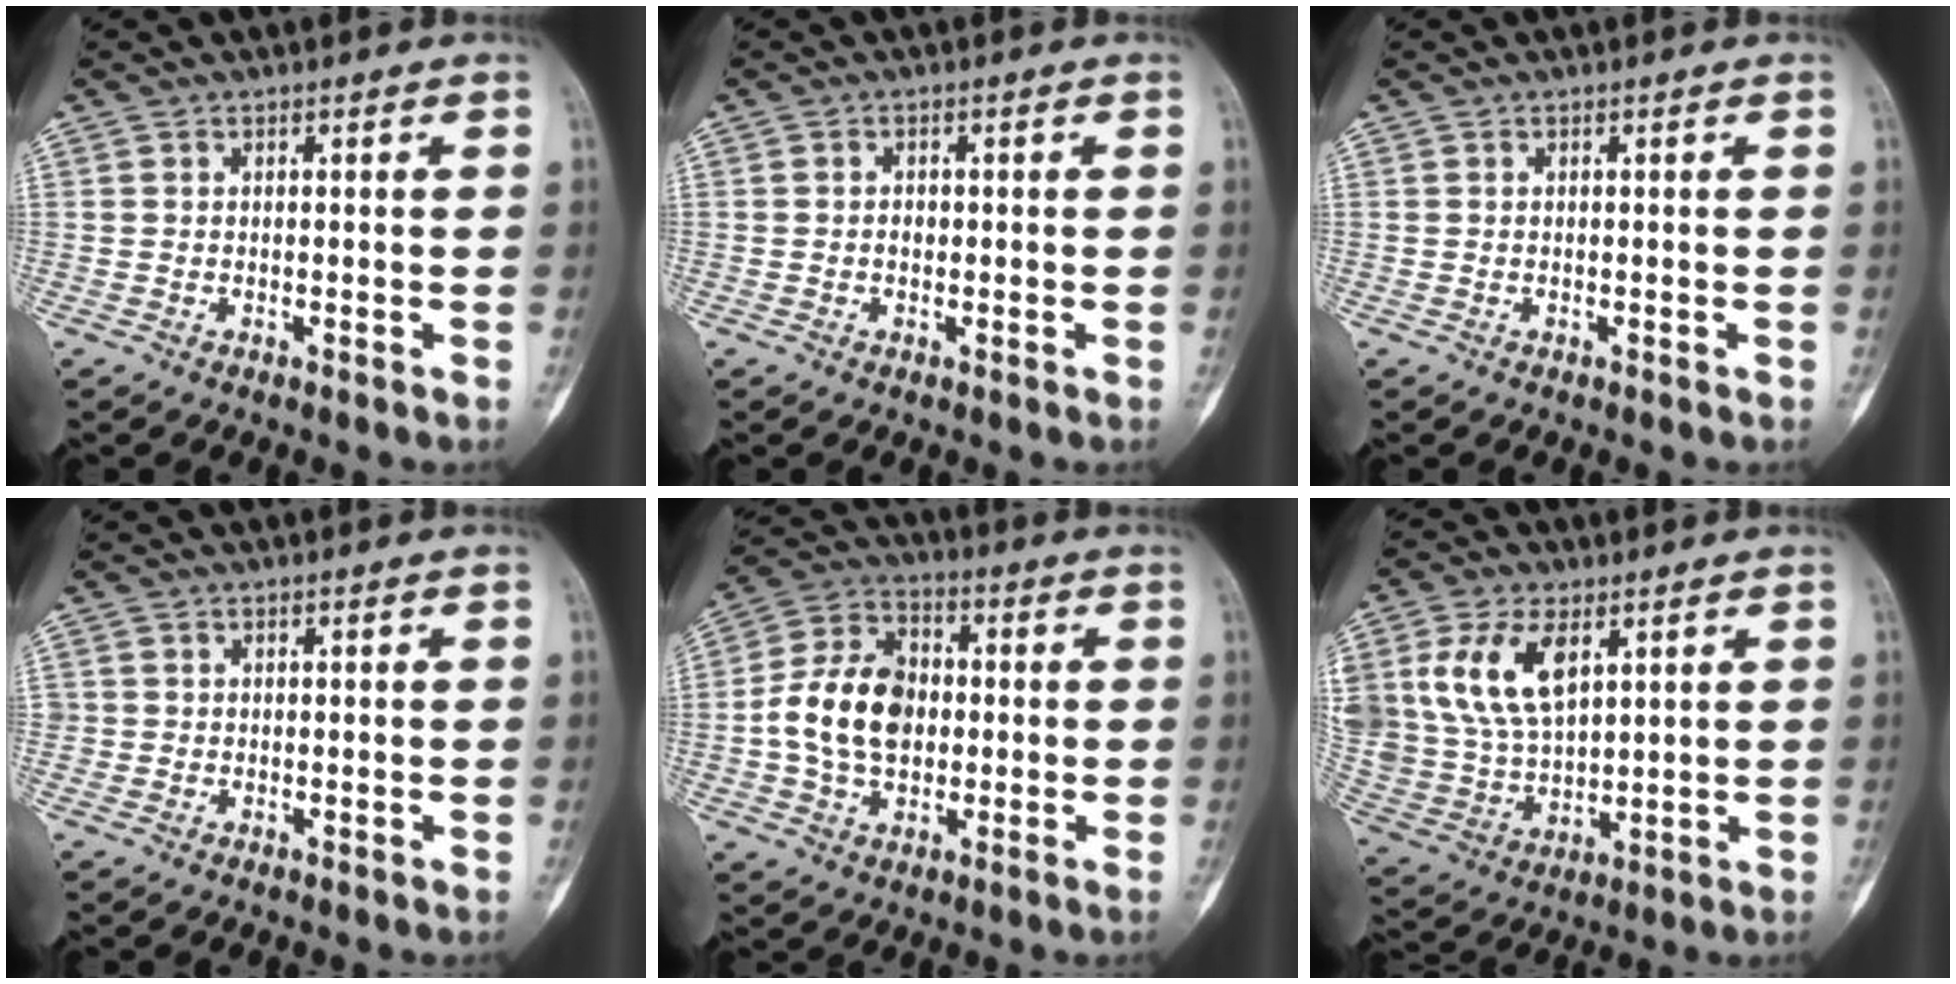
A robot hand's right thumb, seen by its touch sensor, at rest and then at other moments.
{"total": 1.2, "force": [-0.2, 0.9, 0.7], "torque": [-0.004, 0.004, -0.006]}
{"total": 0.0}
{"total": 0.8, "force": [-0.1, 0.7, 0.0], "torque": [0.005, 0.006, -0.004]}
{"total": 13.4, "force": [-0.7, 9.3, 9.6], "torque": [-0.165, 0.027, -0.018]}
{"total": 14.6, "force": [5.6, 8.6, 10.4], "torque": [-0.199, -0.011, 0.125]}